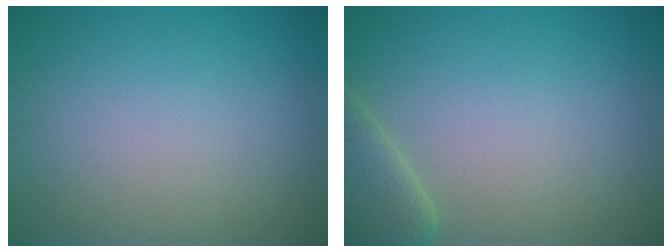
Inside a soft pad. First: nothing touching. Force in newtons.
{"total": 3.2, "press": 3.2, "slide": 0.3}